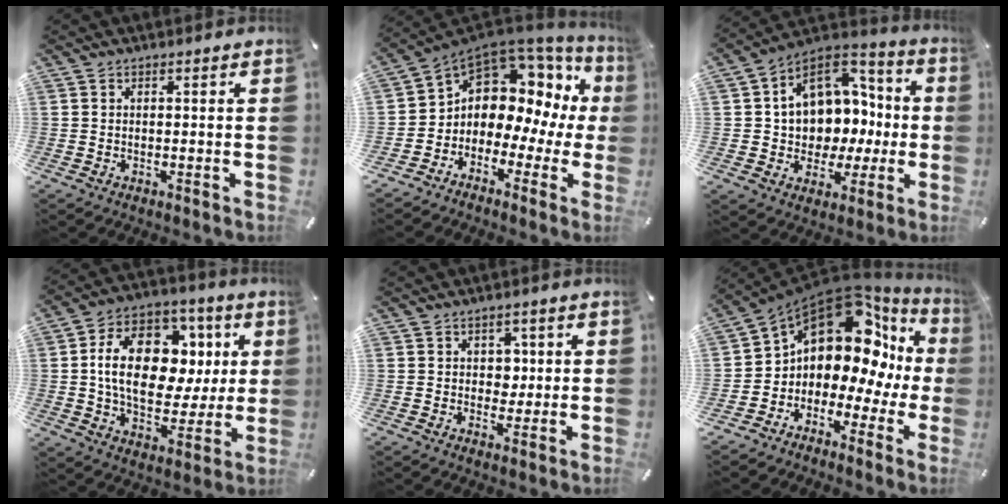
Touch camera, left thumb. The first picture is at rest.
{"total": 9.6, "force": [3.3, 8.3, 3.5], "torque": [-0.078, -0.041, 0.065]}
{"total": 12.9, "force": [2.1, 11.5, 5.6], "torque": [-0.079, -0.024, 0.049]}
{"total": 19.5, "force": [3.0, 13.6, 13.7], "torque": [-0.233, 0.003, 0.055]}
{"total": 4.3, "force": [0.7, 3.8, 1.8], "torque": [-0.020, 0.000, 0.006]}
{"total": 14.4, "force": [6.3, 10.2, 7.9], "torque": [-0.131, -0.070, 0.108]}